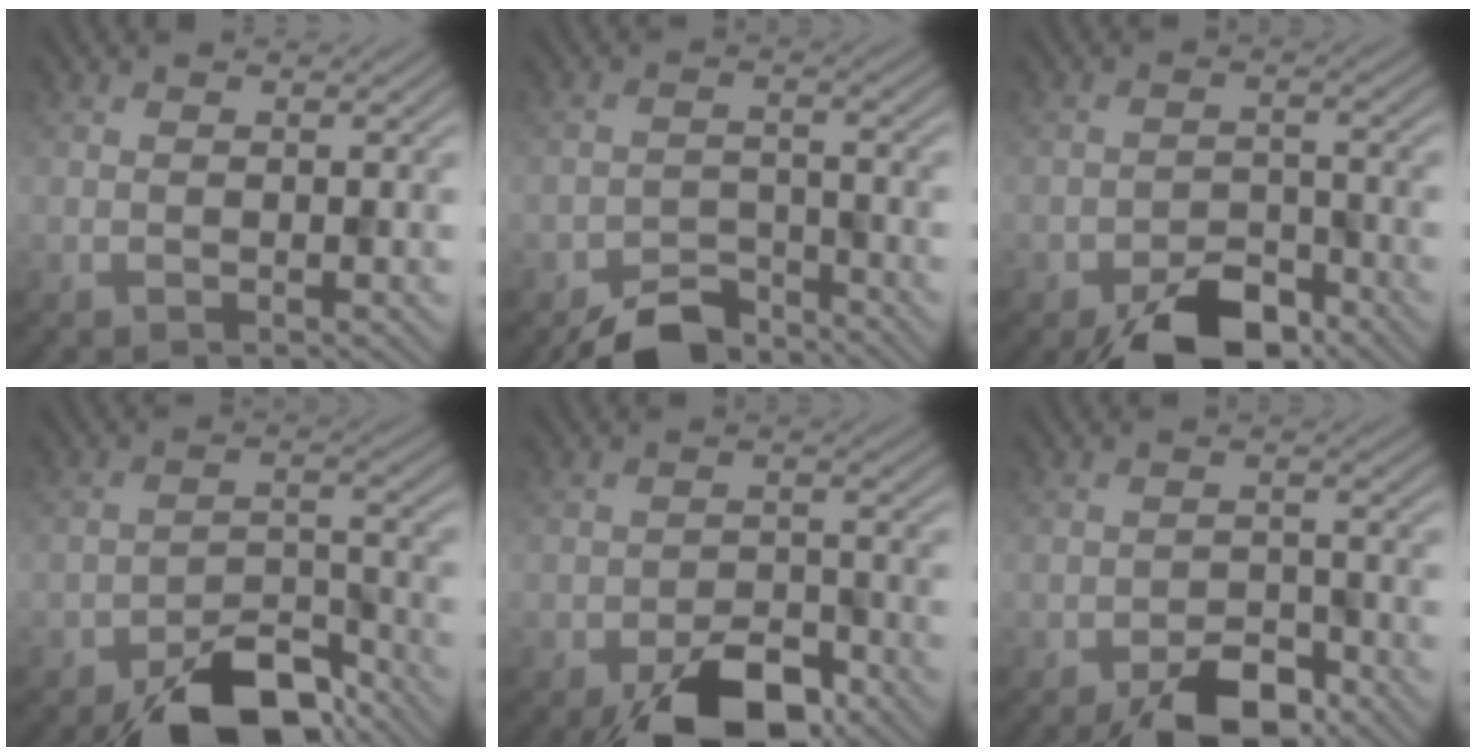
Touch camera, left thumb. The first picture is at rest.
{"total": 5.0, "force": [-4.5, 1.8, 1.1], "torque": [-0.012, -0.005, -0.085]}
{"total": 6.8, "force": [-5.1, 3.1, 3.2], "torque": [-0.041, -0.003, -0.091]}
{"total": 9.3, "force": [-7.1, 3.9, 4.6], "torque": [-0.059, -0.005, -0.124]}
{"total": 7.8, "force": [-5.5, 3.4, 4.4], "torque": [-0.059, -0.005, -0.091]}
{"total": 5.5, "force": [-4.2, 2.2, 2.7], "torque": [-0.034, 0.003, -0.073]}